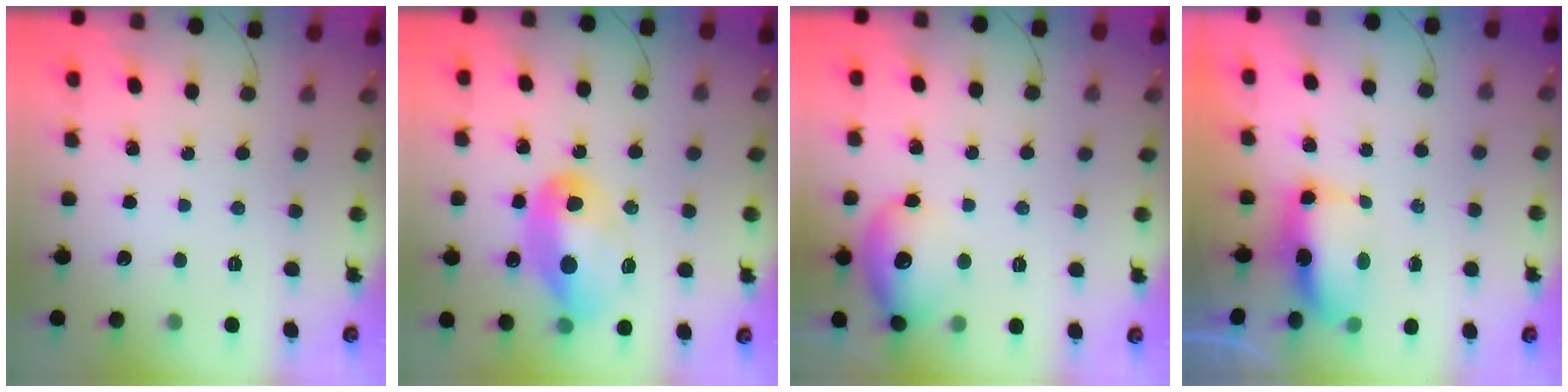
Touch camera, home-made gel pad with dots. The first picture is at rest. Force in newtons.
{"total": 16.2, "press": 16.1, "slide": 0.9}
{"total": 16.8, "press": 13.5, "slide": 10.0}
{"total": 8.0, "press": 7.7, "slide": 1.8}